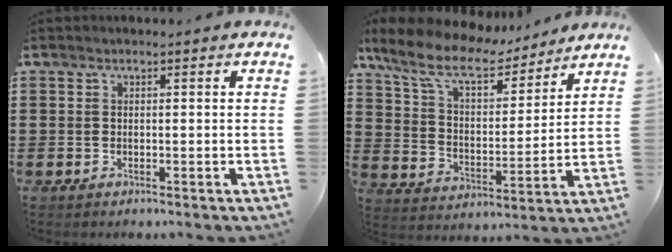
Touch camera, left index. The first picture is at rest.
{"total": 10.8, "force": [9.0, 3.0, 5.2], "torque": [-0.136, -0.039, 0.157]}